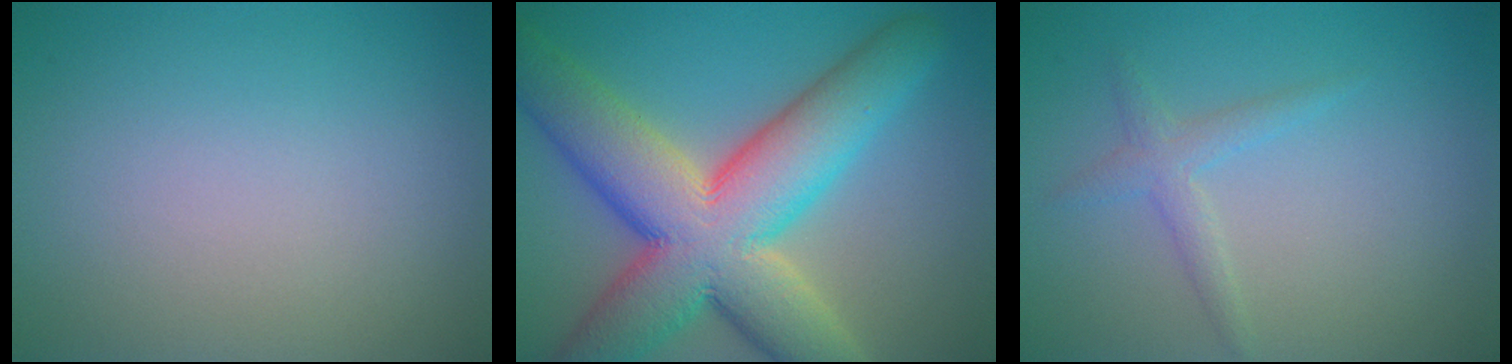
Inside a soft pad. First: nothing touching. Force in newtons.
{"total": 13.6, "press": 13.6, "slide": 0.5}
{"total": 1.7, "press": 1.7, "slide": 0.0}